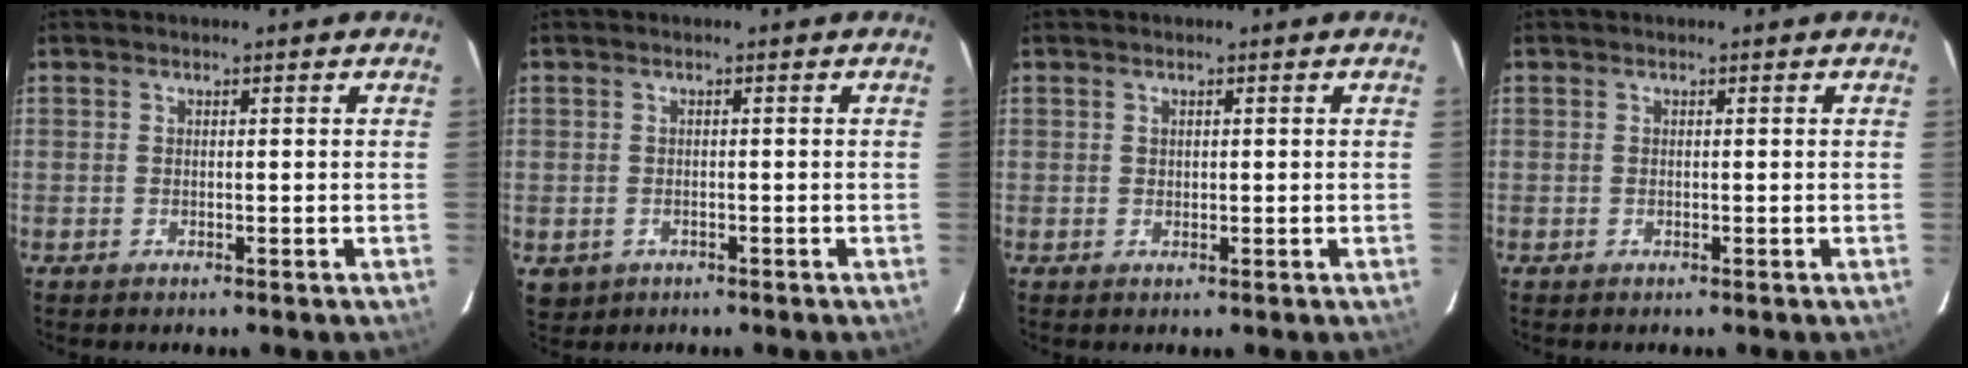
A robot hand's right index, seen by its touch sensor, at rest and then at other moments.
{"total": 3.3, "force": [-0.8, 3.1, 0.8], "torque": [-0.022, -0.004, -0.001]}
{"total": 0.8, "force": [0.3, 0.6, 0.3], "torque": [-0.002, 0.000, 0.007]}
{"total": 0.0}